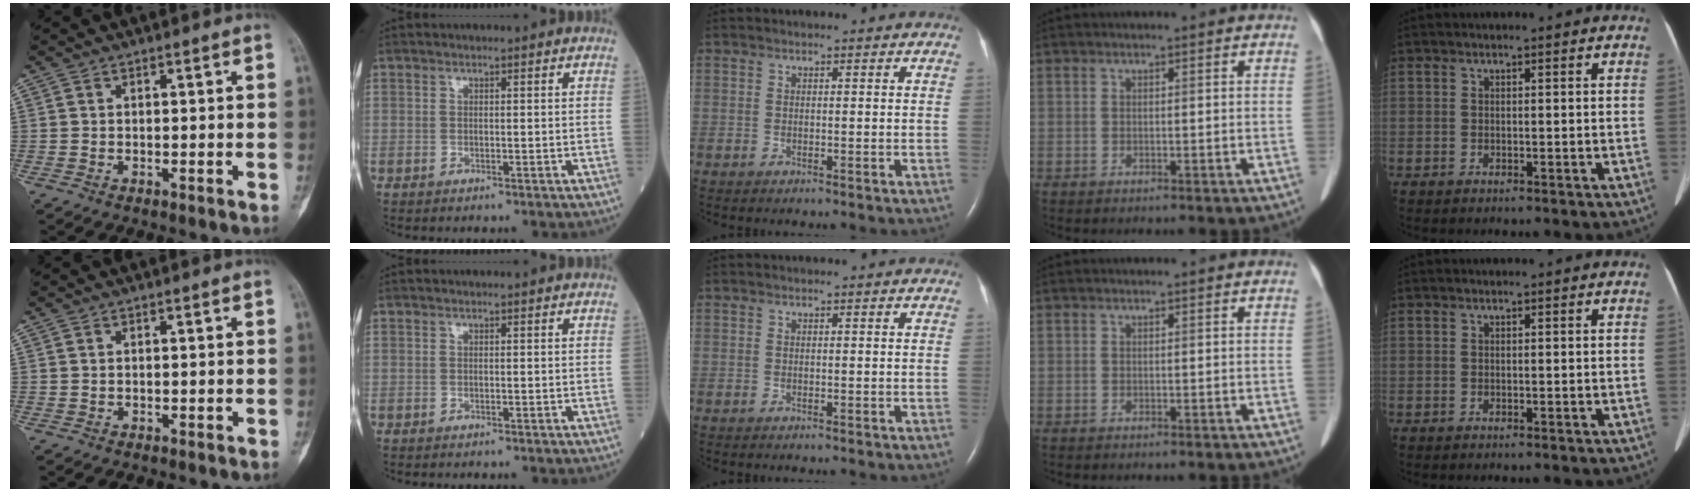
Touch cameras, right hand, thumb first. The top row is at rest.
{}